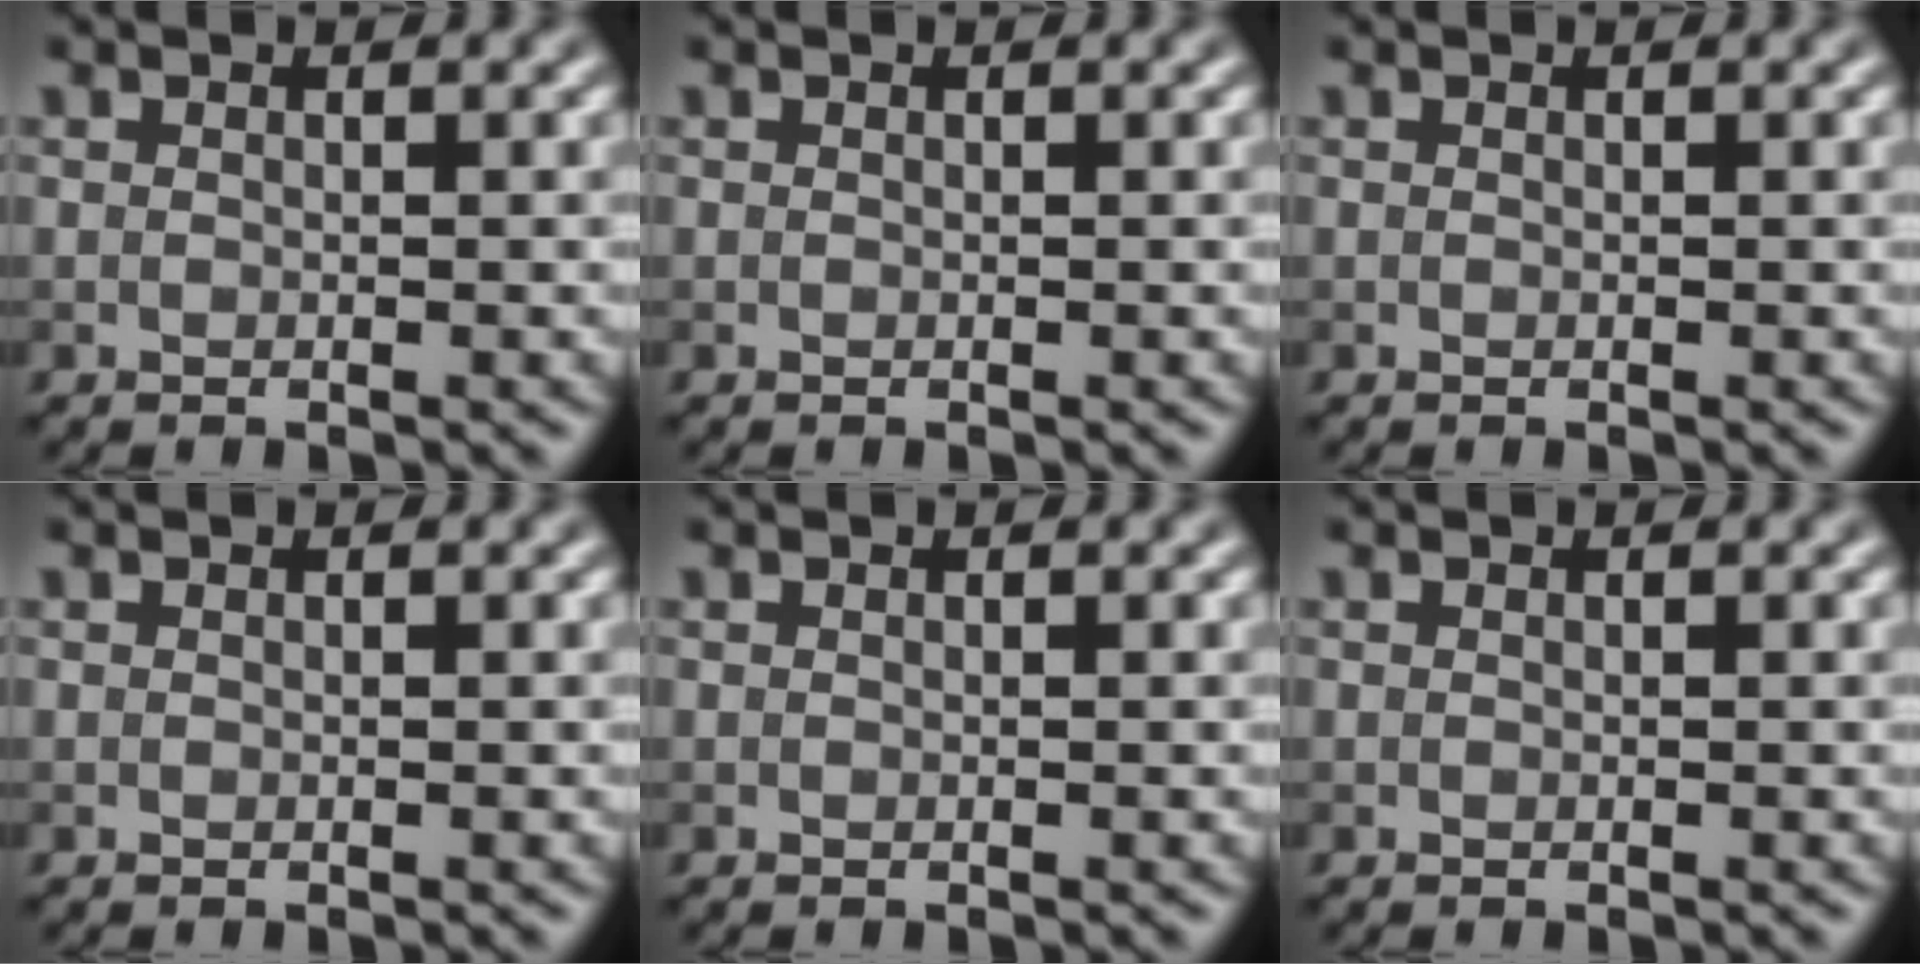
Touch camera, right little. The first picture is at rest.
{"total": 0.0}
{"total": 0.0}
{"total": 0.0}
{"total": 0.0}
{"total": 0.0}